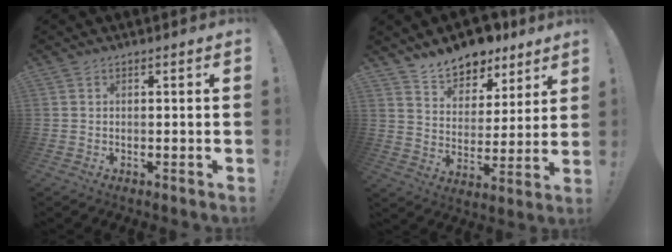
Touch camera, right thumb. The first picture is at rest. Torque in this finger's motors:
{"motor_torque": [0.70, 0.82, 0.16, 0.14, 0.02]}